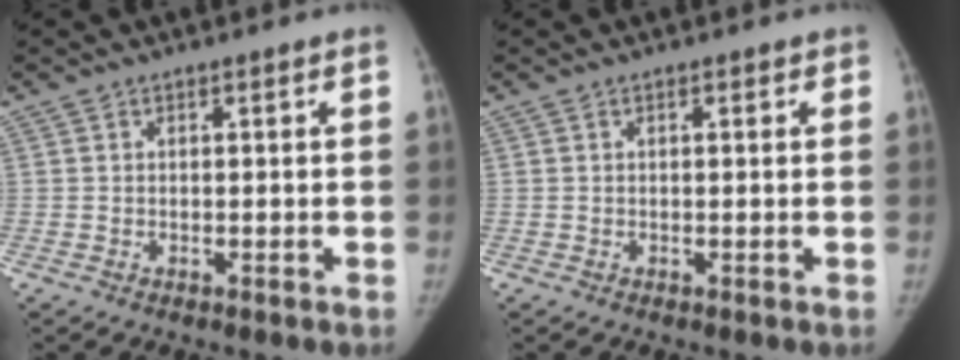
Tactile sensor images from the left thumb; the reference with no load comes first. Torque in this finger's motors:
{"motor_torque": [-0.12, 0.12, -0.46, 0.02, -0.02]}